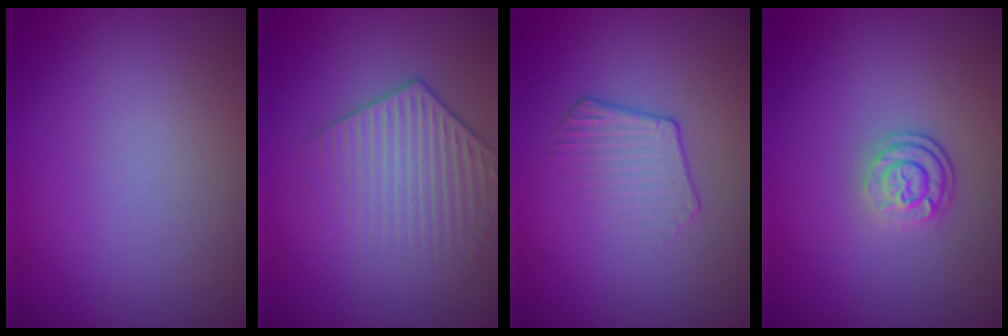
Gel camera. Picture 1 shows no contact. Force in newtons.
{"total": 3.2, "press": 3.1, "slide": 0.9}
{"total": 1.8, "press": 1.1, "slide": 1.4}
{"total": 2.7, "press": 2.0, "slide": 1.8}